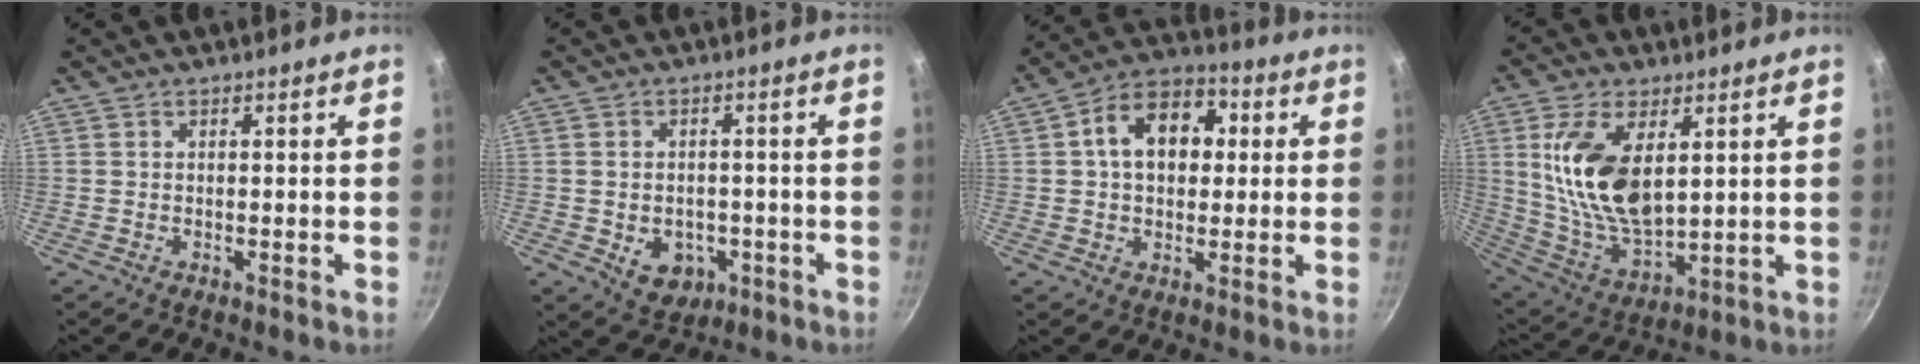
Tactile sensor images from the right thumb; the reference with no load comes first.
{"total": 7.2, "force": [-2.1, 5.5, 4.1], "torque": [-0.036, 0.008, -0.016]}
{"total": 13.1, "force": [2.2, 9.3, 9.0], "torque": [-0.101, 0.024, 0.019]}
{"total": 16.6, "force": [4.3, 8.7, 13.5], "torque": [-0.248, -0.031, 0.094]}